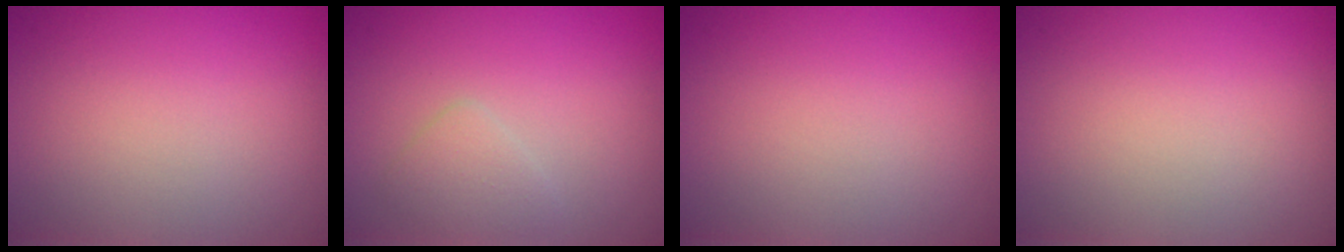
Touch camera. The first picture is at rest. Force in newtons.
{"total": 1.5, "press": 1.5, "slide": 0.1}
{"total": 0.0}
{"total": 0.0}